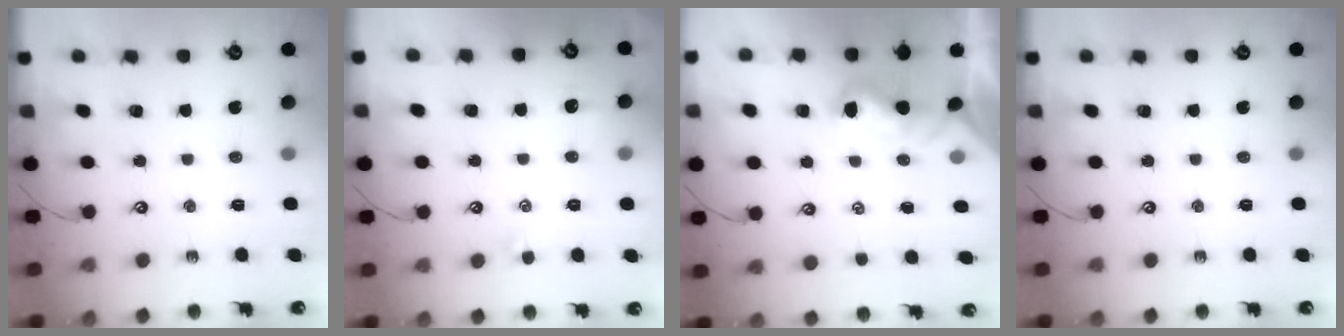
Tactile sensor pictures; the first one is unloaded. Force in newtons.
{"total": 0.6, "press": 0.4, "slide": 0.4}
{"total": 0.6, "press": 0.4, "slide": 0.5}
{"total": 0.0}